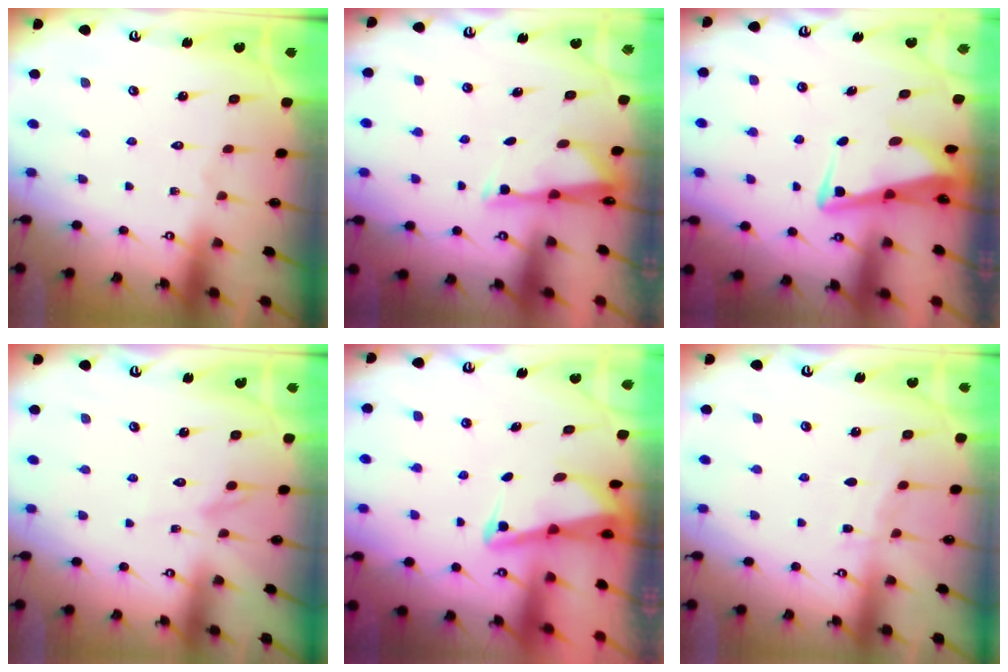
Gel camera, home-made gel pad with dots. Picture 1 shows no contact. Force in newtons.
{"total": 3.0, "press": 2.9, "slide": 0.5}
{"total": 4.7, "press": 4.6, "slide": 0.8}
{"total": 2.5, "press": 2.5, "slide": 0.3}
{"total": 2.5, "press": 2.5, "slide": 0.6}
{"total": 4.6, "press": 4.5, "slide": 0.5}